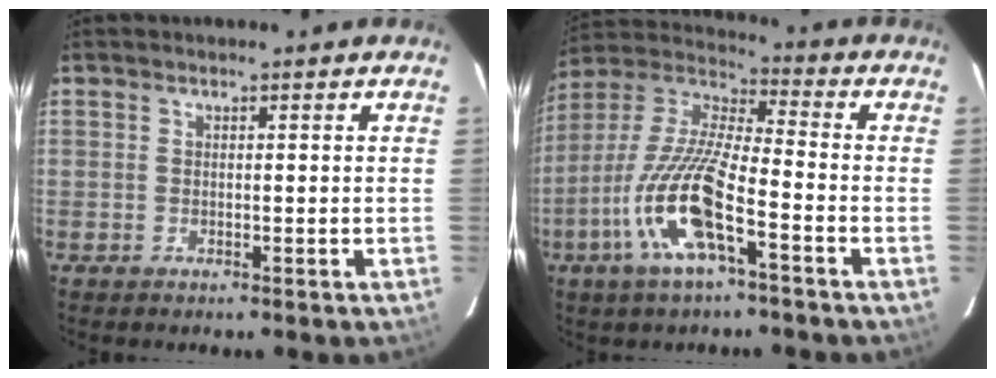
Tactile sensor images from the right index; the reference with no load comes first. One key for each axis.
{"total": 16.1, "fx": -7.2, "fy": 3.3, "fz": 14.0, "tx": -0.288, "ty": -0.014, "tz": -0.147}